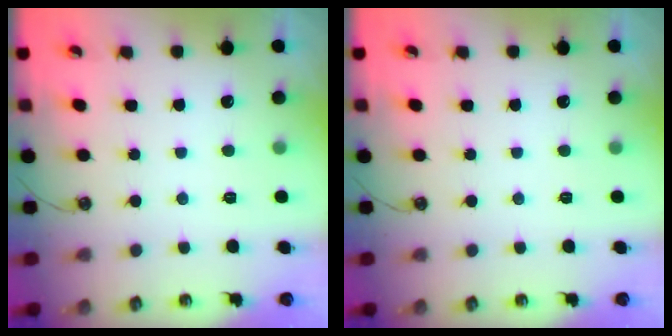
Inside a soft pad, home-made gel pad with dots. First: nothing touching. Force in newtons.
{"total": 0.0}